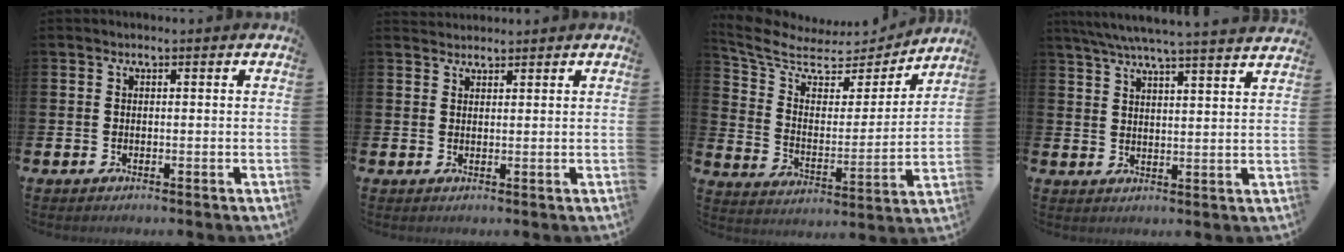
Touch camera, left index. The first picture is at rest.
{"total": 1.8, "force": [1.7, 0.5, -0.2], "torque": [0.015, -0.008, 0.030]}
{"total": 7.5, "force": [6.5, 3.2, 1.9], "torque": [-0.077, -0.048, 0.108]}
{"total": 6.4, "force": [6.0, -0.4, 1.9], "torque": [-0.060, -0.033, 0.108]}